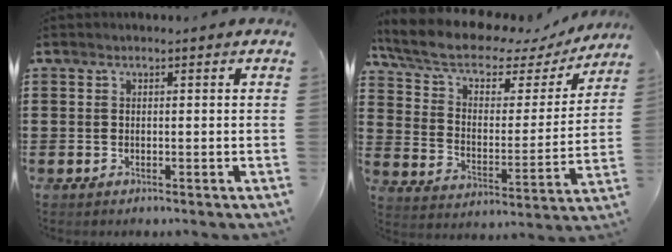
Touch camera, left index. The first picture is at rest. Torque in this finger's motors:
{"motor_torque": [1.57, -0.56, 1.02, 0.21]}